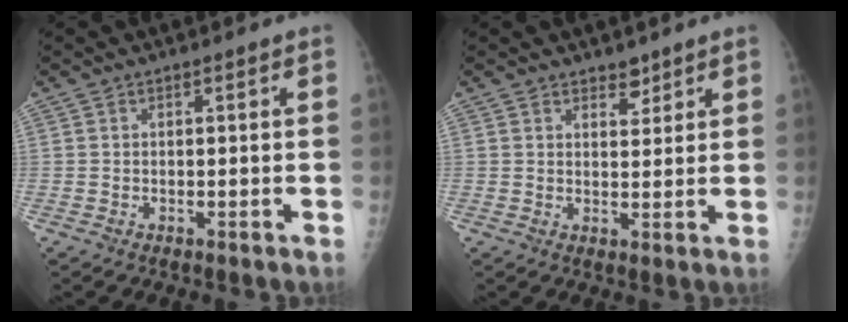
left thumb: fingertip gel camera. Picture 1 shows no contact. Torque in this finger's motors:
{"motor_torque": [-0.36, -0.24, -0.23, -0.24, 0.01]}